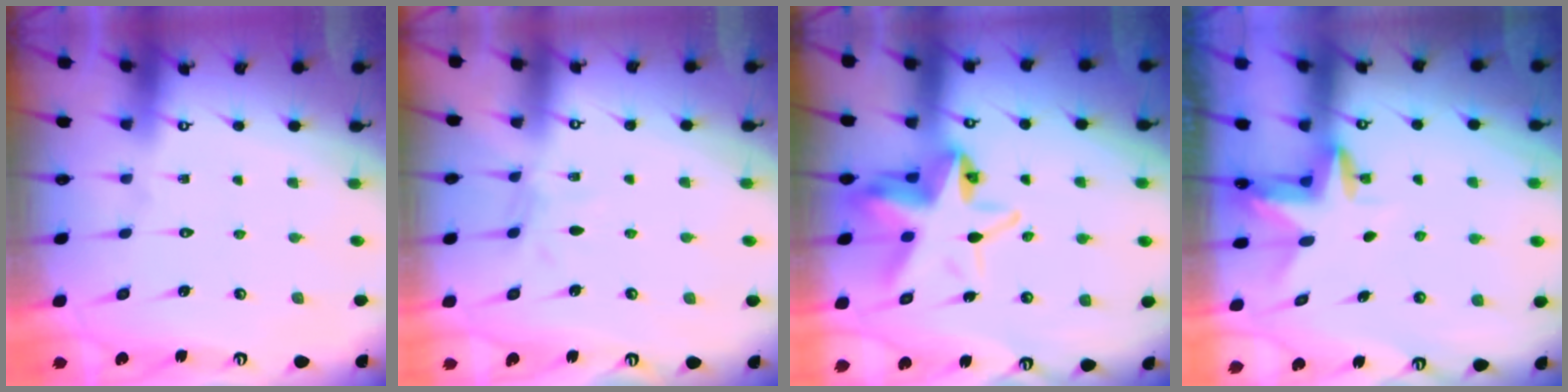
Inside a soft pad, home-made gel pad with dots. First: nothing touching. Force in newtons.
{"total": 4.2, "press": 4.1, "slide": 0.6}
{"total": 10.1, "press": 9.9, "slide": 2.0}
{"total": 3.2, "press": 3.2, "slide": 0.3}